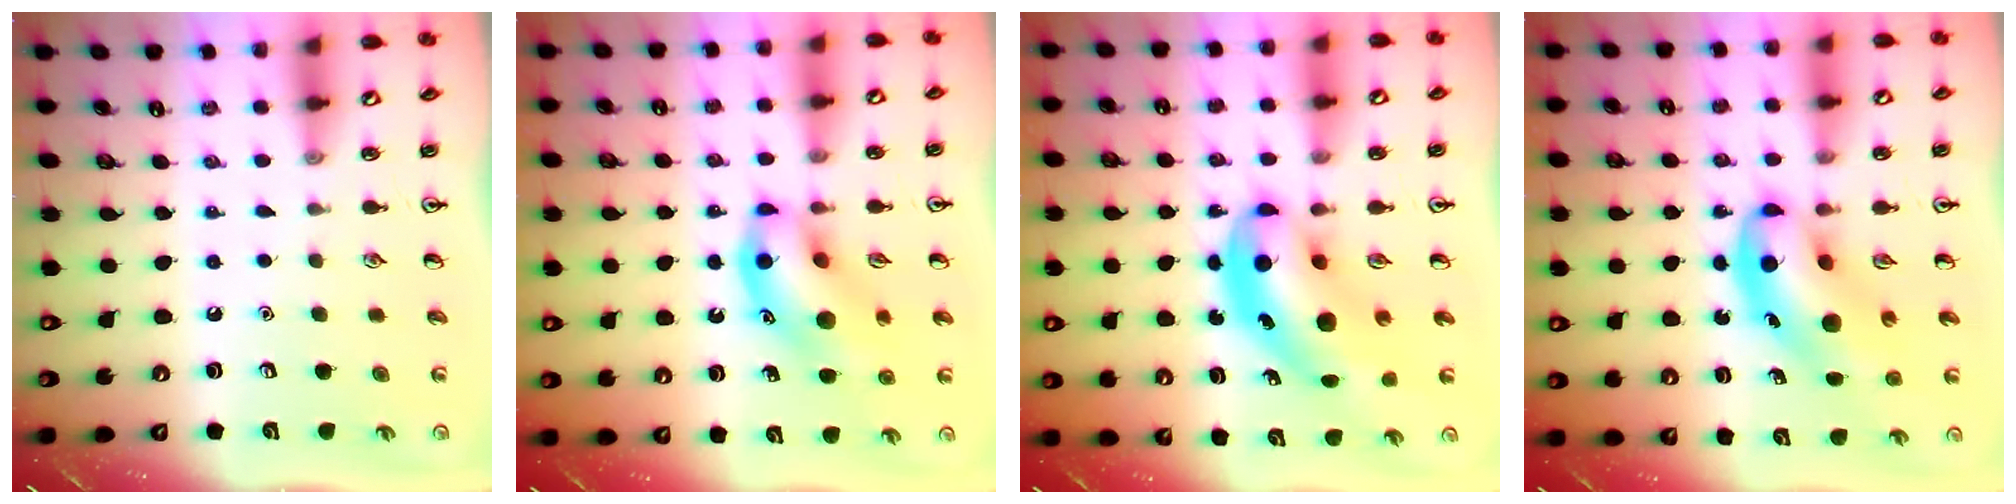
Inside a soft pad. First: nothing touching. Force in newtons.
{"total": 13.1, "press": 12.8, "slide": 2.7}
{"total": 10.7, "press": 10.2, "slide": 3.3}
{"total": 11.5, "press": 11.1, "slide": 3.0}